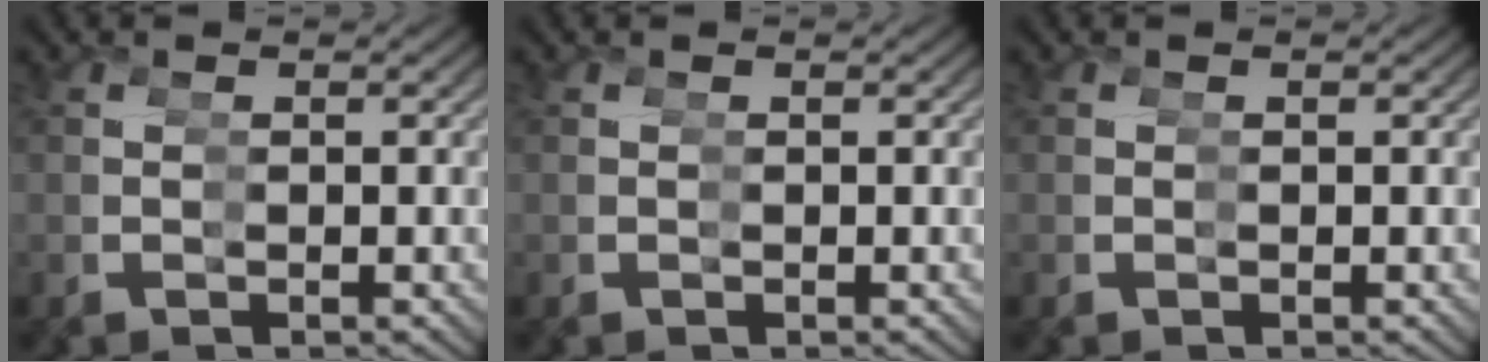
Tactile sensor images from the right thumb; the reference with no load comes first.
{"total": 0.0}
{"total": 0.0}